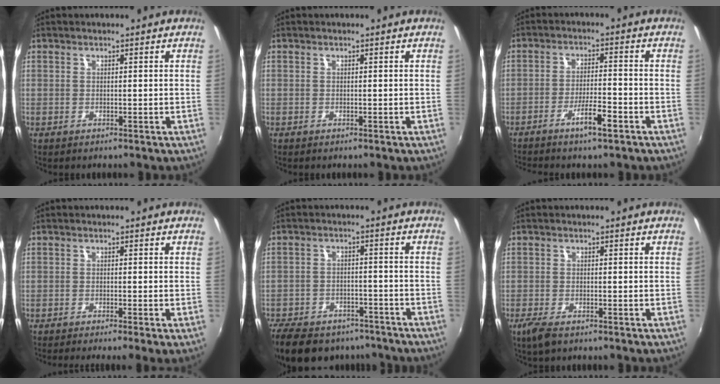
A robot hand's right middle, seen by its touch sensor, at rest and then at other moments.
{"total": 0.0}
{"total": 5.5, "force": [-3.8, 0.6, 4.0], "torque": [-0.085, -0.001, -0.065]}
{"total": 3.0, "force": [-2.0, -0.6, 2.2], "torque": [-0.045, -0.014, -0.038]}
{"total": 18.5, "force": [-14.5, 8.7, 7.6], "torque": [-0.185, 0.000, -0.206]}
{"total": 3.7, "force": [-2.5, 1.2, 2.4], "torque": [-0.058, -0.010, -0.048]}